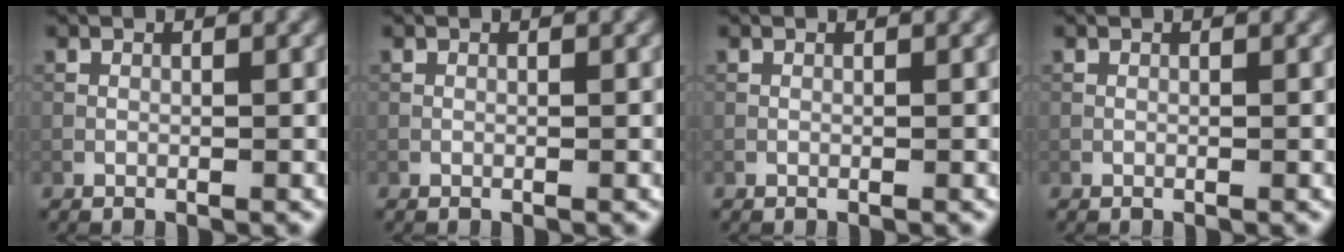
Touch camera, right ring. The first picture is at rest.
{"total": 0.0}
{"total": 0.0}
{"total": 0.0}